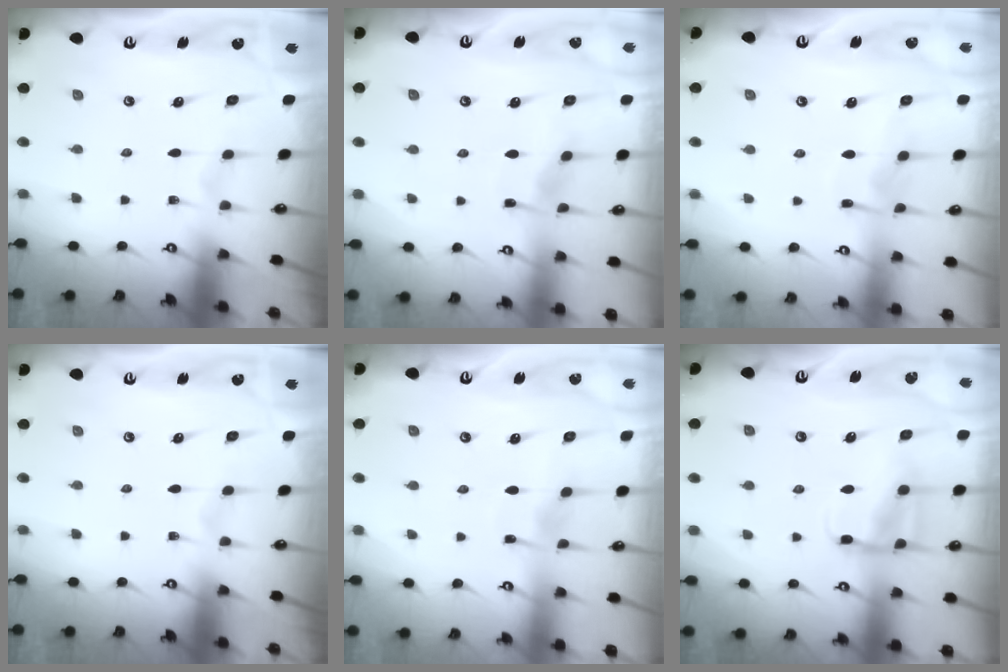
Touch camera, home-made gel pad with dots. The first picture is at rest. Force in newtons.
{"total": 3.6, "press": 3.5, "slide": 0.4}
{"total": 5.6, "press": 5.6, "slide": 0.3}
{"total": 0.0}
{"total": 1.8, "press": 1.7, "slide": 0.3}
{"total": 11.4, "press": 11.3, "slide": 1.2}